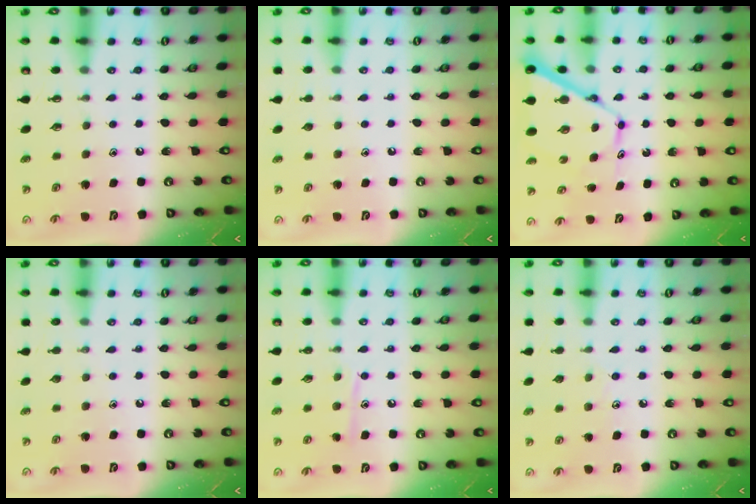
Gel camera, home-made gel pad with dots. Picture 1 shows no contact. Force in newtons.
{"total": 0.0}
{"total": 11.1, "press": 11.1, "slide": 1.2}
{"total": 0.0}
{"total": 8.0, "press": 8.0, "slide": 0.7}
{"total": 6.6, "press": 6.6, "slide": 0.6}